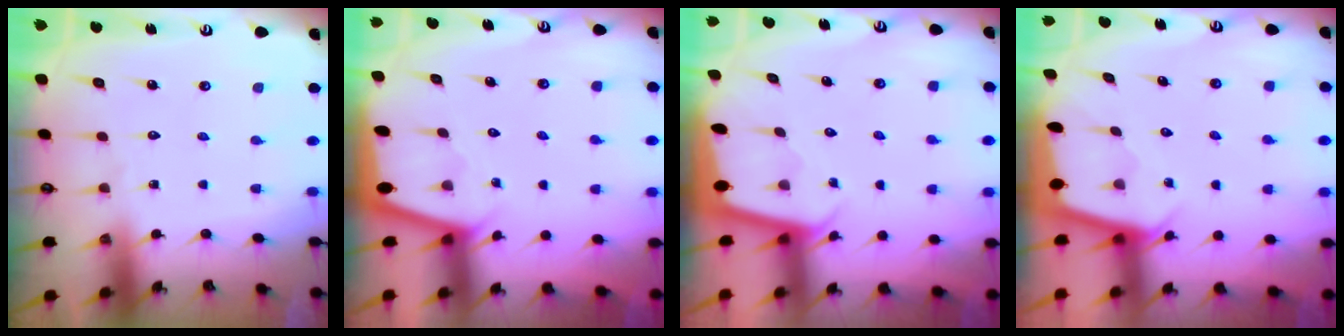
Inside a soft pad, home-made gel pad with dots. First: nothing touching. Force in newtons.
{"total": 1.9, "press": 1.9, "slide": 0.1}
{"total": 1.9, "press": 1.9, "slide": 0.1}
{"total": 2.0, "press": 1.9, "slide": 0.2}